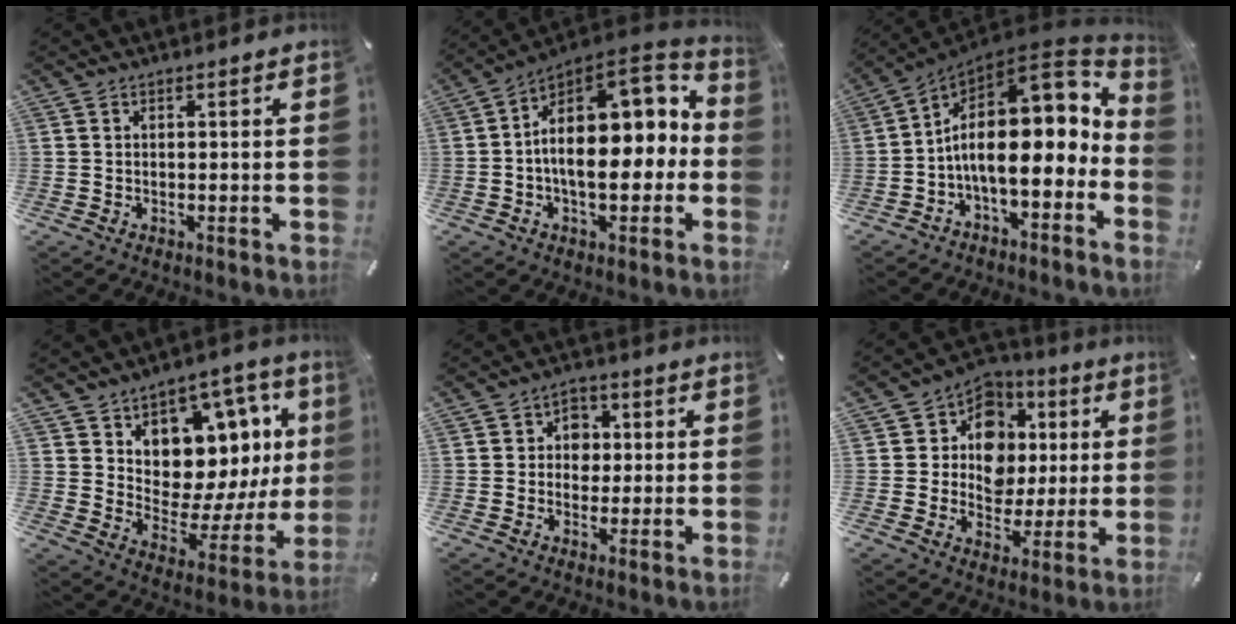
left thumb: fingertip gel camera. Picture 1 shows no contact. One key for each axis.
{"total": 17.0, "fx": 0.3, "fy": 11.0, "fz": 13.0, "tx": -0.167, "ty": -0.023, "tz": 0.006}
{"total": 16.5, "fx": 0.3, "fy": 9.0, "fz": 13.8, "tx": -0.215, "ty": -0.029, "tz": 0.002}
{"total": 11.2, "fx": 6.0, "fy": 7.9, "fz": 5.1, "tx": -0.064, "ty": -0.082, "tz": 0.103}
{"total": 5.3, "fx": 0.1, "fy": 4.9, "fz": 2.2, "tx": -0.021, "ty": 0.004, "tz": -0.005}
{"total": 11.7, "fx": 1.2, "fy": 10.8, "fz": 4.4, "tx": -0.066, "ty": -0.004, "tz": 0.029}